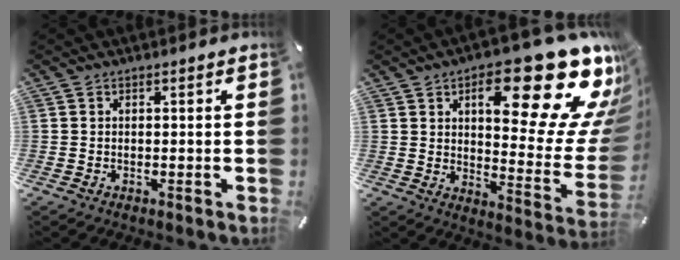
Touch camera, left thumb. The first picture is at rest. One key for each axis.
{"total": 27.4, "fx": 14.4, "fy": 10.2, "fz": 21.0, "tx": -0.273, "ty": -0.105, "tz": 0.231}